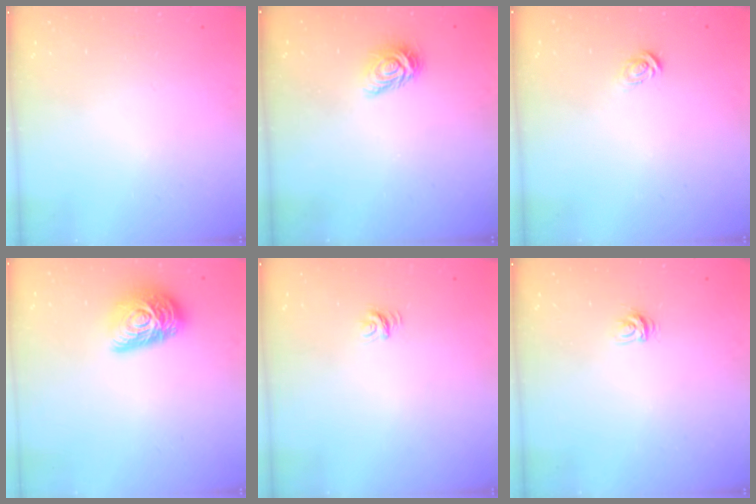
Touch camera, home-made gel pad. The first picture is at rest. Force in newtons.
{"total": 6.8, "press": 6.8, "slide": 0.2}
{"total": 3.1, "press": 3.1, "slide": 0.2}
{"total": 13.5, "press": 13.5, "slide": 0.9}
{"total": 4.5, "press": 4.5, "slide": 0.3}
{"total": 3.7, "press": 3.7, "slide": 0.1}